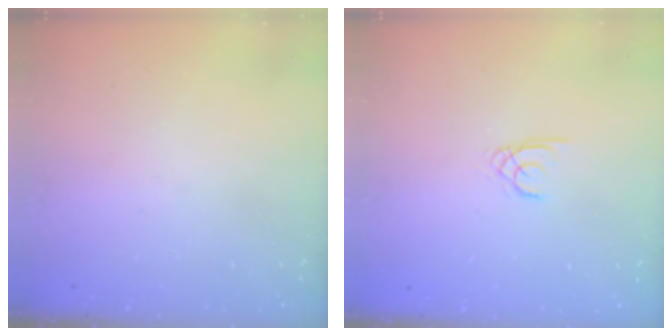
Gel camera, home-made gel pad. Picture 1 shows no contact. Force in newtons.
{"total": 1.3, "press": 1.3, "slide": 0.1}